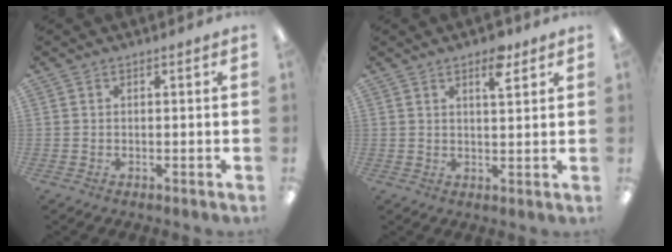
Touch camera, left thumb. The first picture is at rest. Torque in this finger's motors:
{"motor_torque": [-0.23, -0.11, -0.17, 0.24, 0.08]}